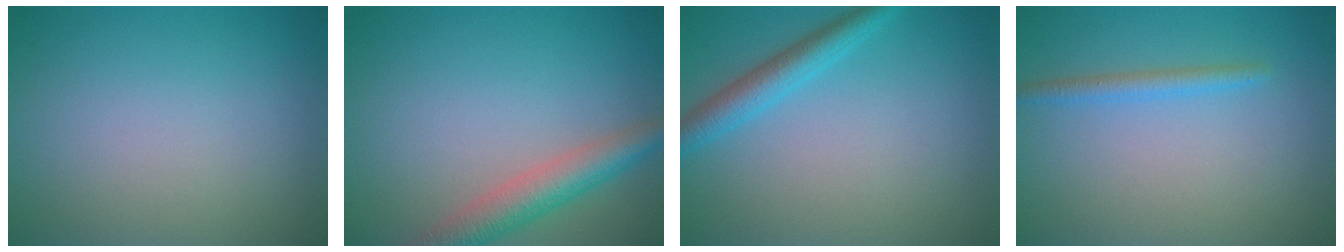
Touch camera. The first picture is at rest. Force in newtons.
{"total": 4.5, "press": 4.5, "slide": 0.1}
{"total": 3.1, "press": 3.1, "slide": 0.1}
{"total": 1.7, "press": 1.7, "slide": 0.0}